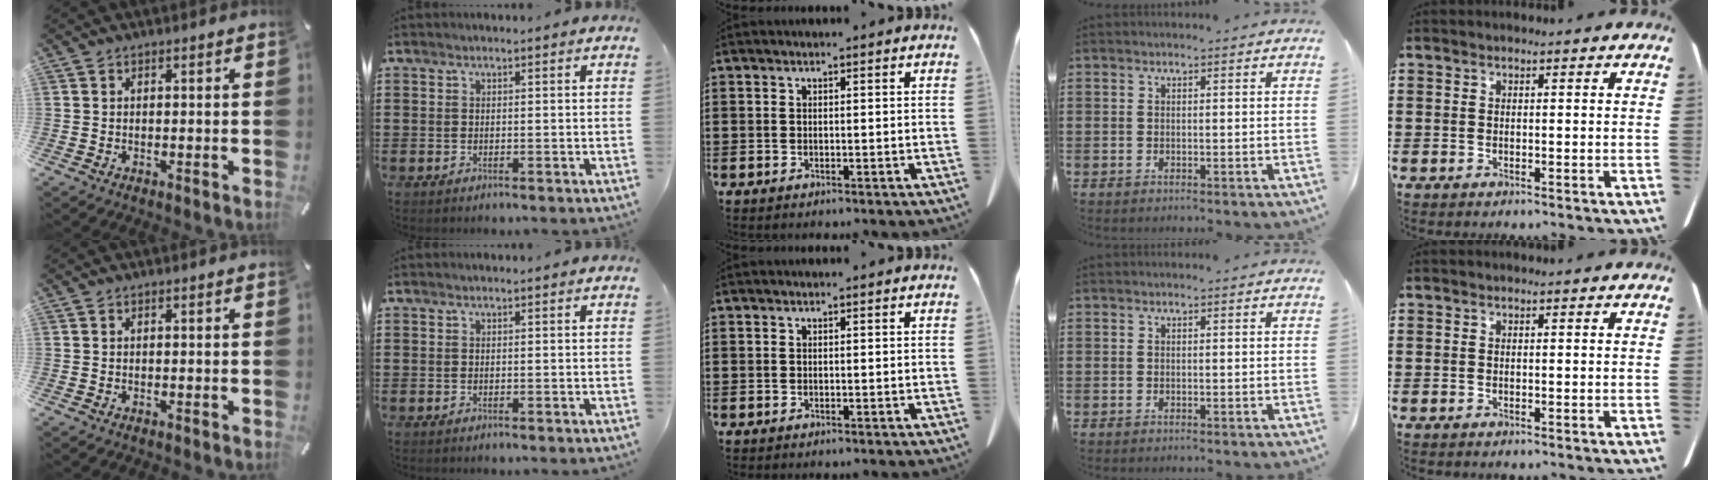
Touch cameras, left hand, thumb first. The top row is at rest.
{}